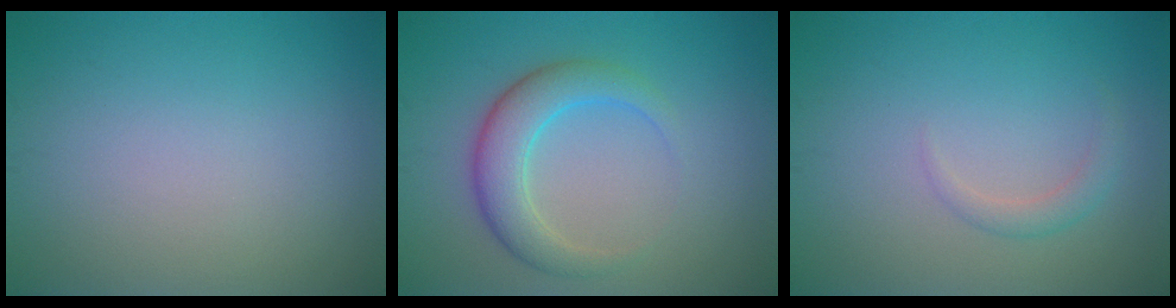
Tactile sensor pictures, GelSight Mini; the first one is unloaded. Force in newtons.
{"total": 4.2, "press": 4.2, "slide": 0.1}
{"total": 1.4, "press": 1.4, "slide": 0.1}